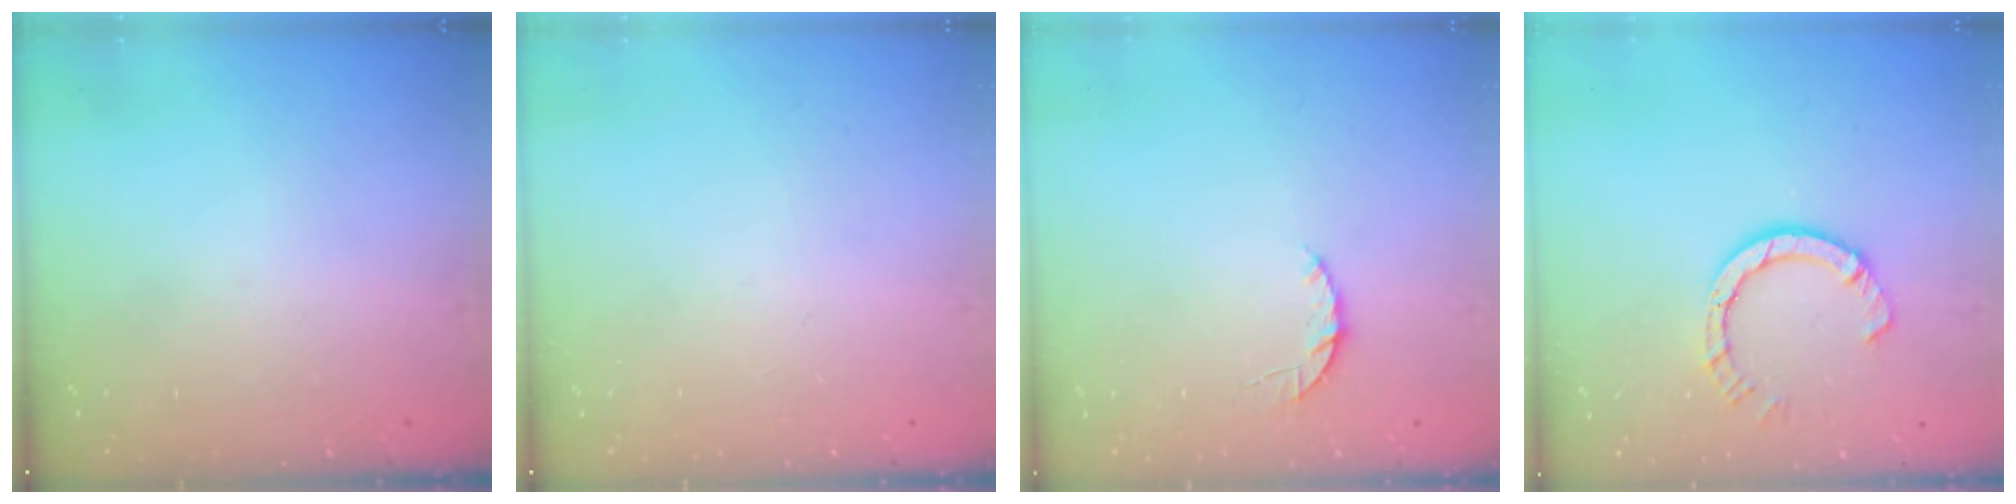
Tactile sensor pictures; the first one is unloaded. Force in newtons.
{"total": 0.0}
{"total": 3.1, "press": 3.1, "slide": 0.3}
{"total": 6.8, "press": 6.7, "slide": 0.7}